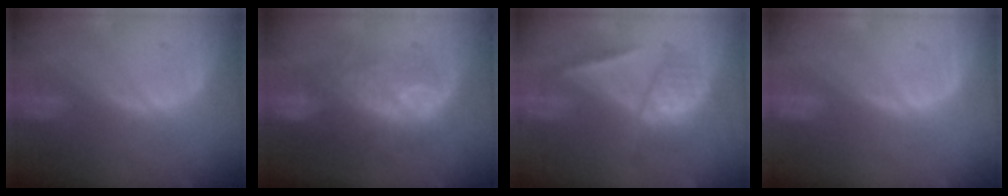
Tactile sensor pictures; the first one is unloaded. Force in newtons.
{"total": 9.1, "press": 8.9, "slide": 2.0}
{"total": 6.9, "press": 5.9, "slide": 3.6}
{"total": 0.0}